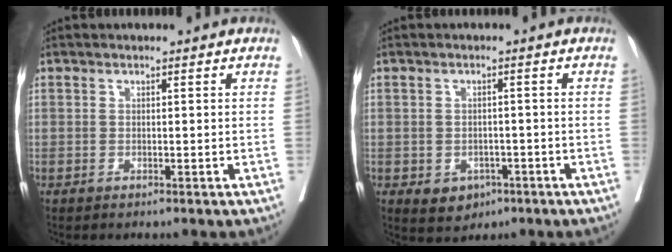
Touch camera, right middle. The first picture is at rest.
{"total": 4.0, "force": [-1.8, 3.1, 1.8], "torque": [-0.022, 0.001, -0.015]}